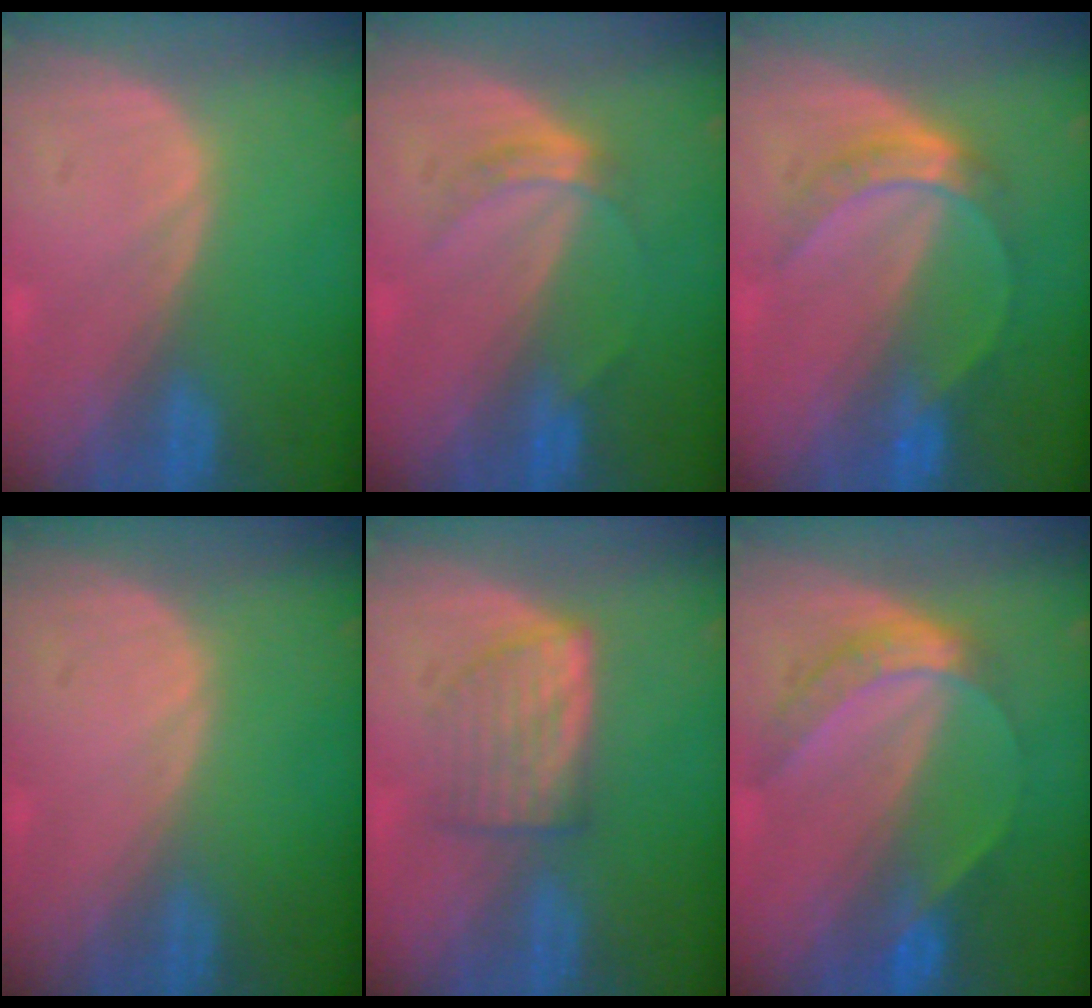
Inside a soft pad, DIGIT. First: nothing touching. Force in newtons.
{"total": 3.2, "press": 2.9, "slide": 1.3}
{"total": 5.0, "press": 4.7, "slide": 1.5}
{"total": 0.0}
{"total": 5.2, "press": 5.2, "slide": 0.3}
{"total": 6.7, "press": 5.5, "slide": 3.9}